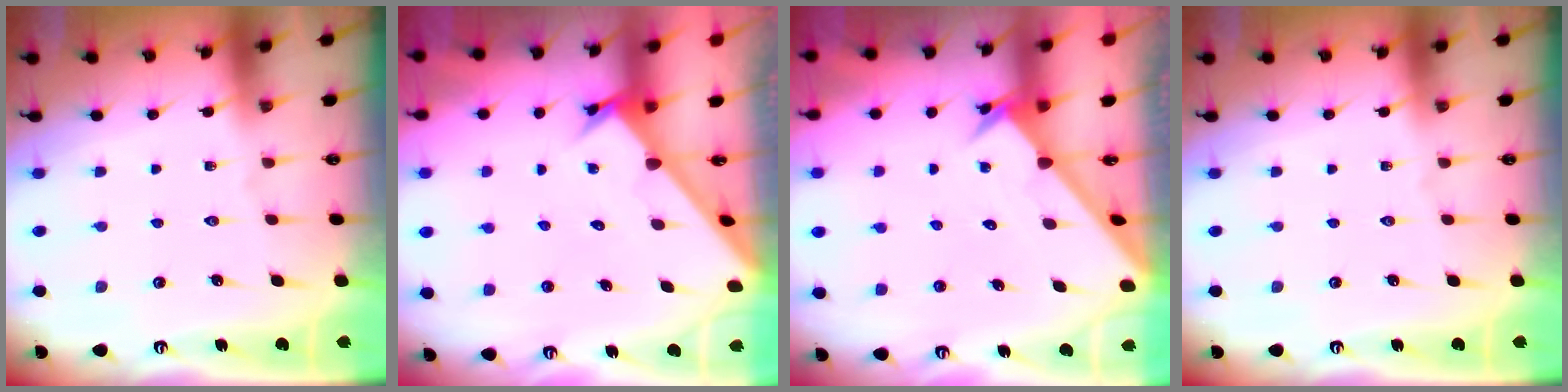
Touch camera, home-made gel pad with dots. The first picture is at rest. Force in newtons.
{"total": 2.5, "press": 2.5, "slide": 0.2}
{"total": 2.8, "press": 2.8, "slide": 0.2}
{"total": 0.0}